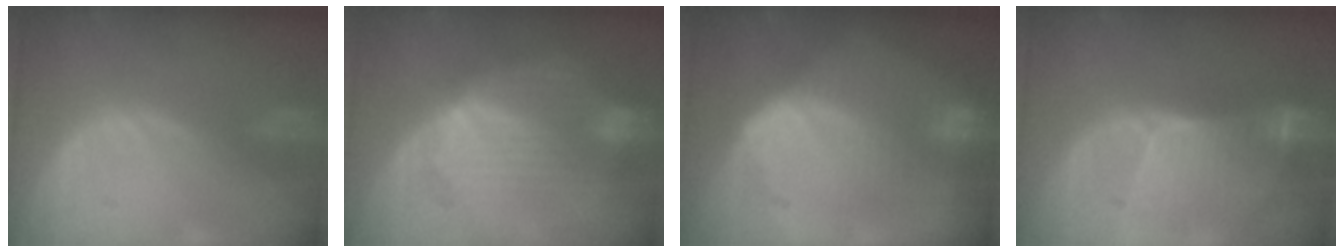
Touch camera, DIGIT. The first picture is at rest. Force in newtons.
{"total": 8.2, "press": 8.2, "slide": 0.2}
{"total": 10.4, "press": 10.4, "slide": 0.5}
{"total": 8.4, "press": 7.7, "slide": 3.3}